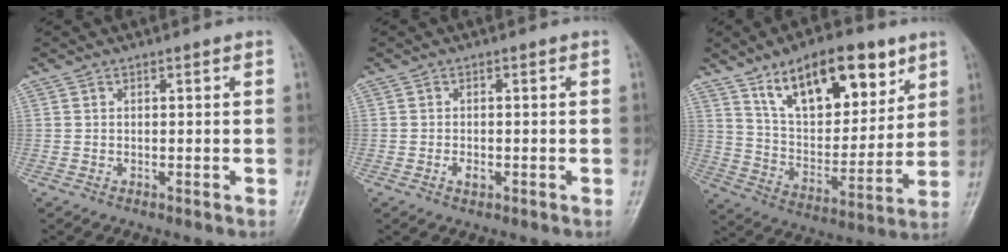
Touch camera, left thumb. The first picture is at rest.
{"total": 1.8, "force": [-0.7, 1.1, 1.3], "torque": [-0.017, 0.003, -0.011]}
{"total": 20.0, "force": [11.3, 9.4, 13.6], "torque": [-0.160, -0.050, 0.196]}